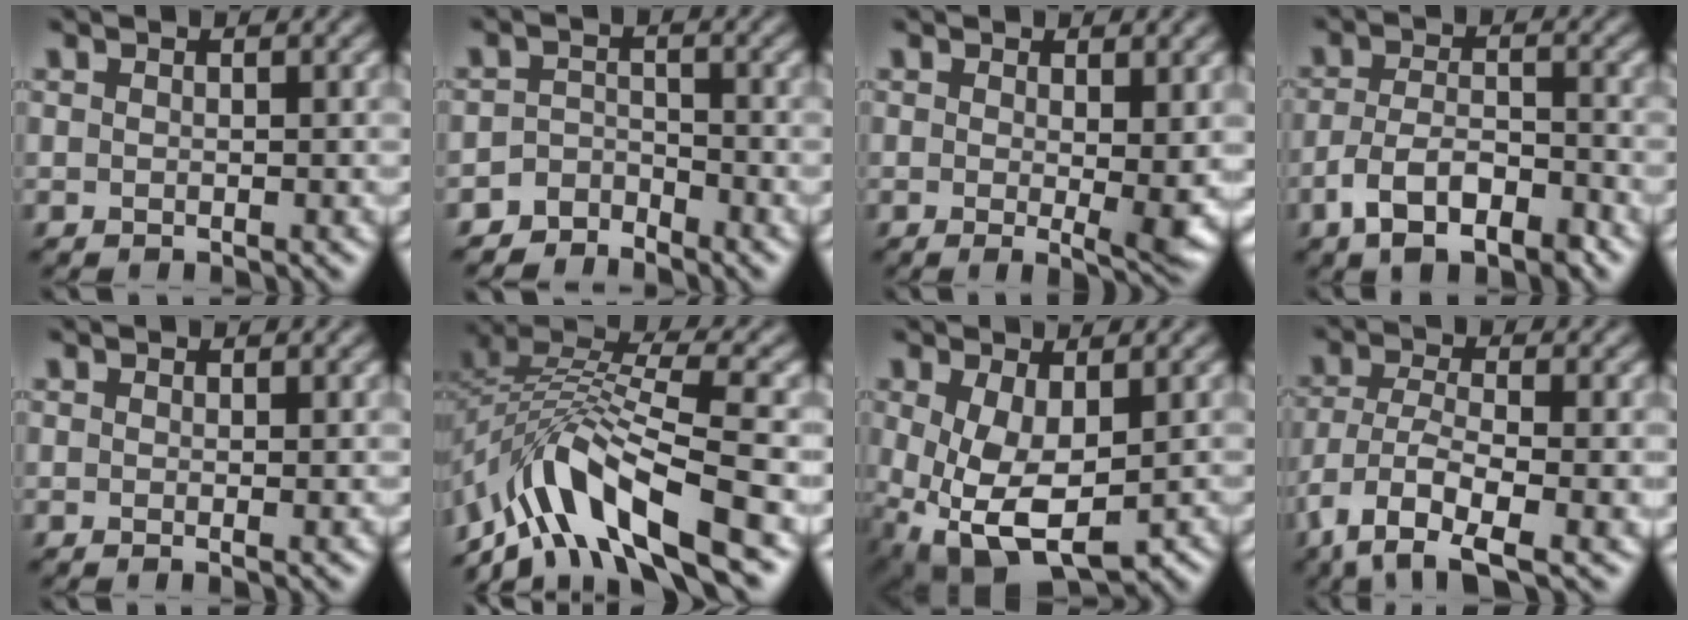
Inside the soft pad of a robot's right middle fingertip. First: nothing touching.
{"total": 2.5, "force": [-2.4, 0.8, -0.1], "torque": [0.006, 0.009, -0.051]}
{"total": 3.7, "force": [0.1, 0.6, 3.7], "torque": [-0.054, -0.012, 0.006]}
{"total": 5.5, "force": [-3.0, 2.5, 3.8], "torque": [-0.070, 0.002, -0.057]}
{"total": 0.6, "force": [0.1, 0.1, 0.6], "torque": [-0.010, -0.003, 0.001]}
{"total": 9.6, "force": [-5.7, 3.2, 7.0], "torque": [-0.124, 0.008, -0.117]}
{"total": 7.9, "force": [-1.2, 4.6, 6.3], "torque": [-0.150, -0.030, -0.002]}
{"total": 7.6, "force": [-4.0, 2.7, 5.8], "torque": [-0.118, -0.008, -0.081]}